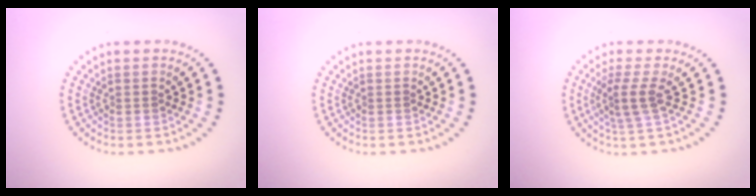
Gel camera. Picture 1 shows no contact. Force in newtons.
{"total": 0.0}
{"total": 2.3, "press": 1.6, "slide": 1.7}